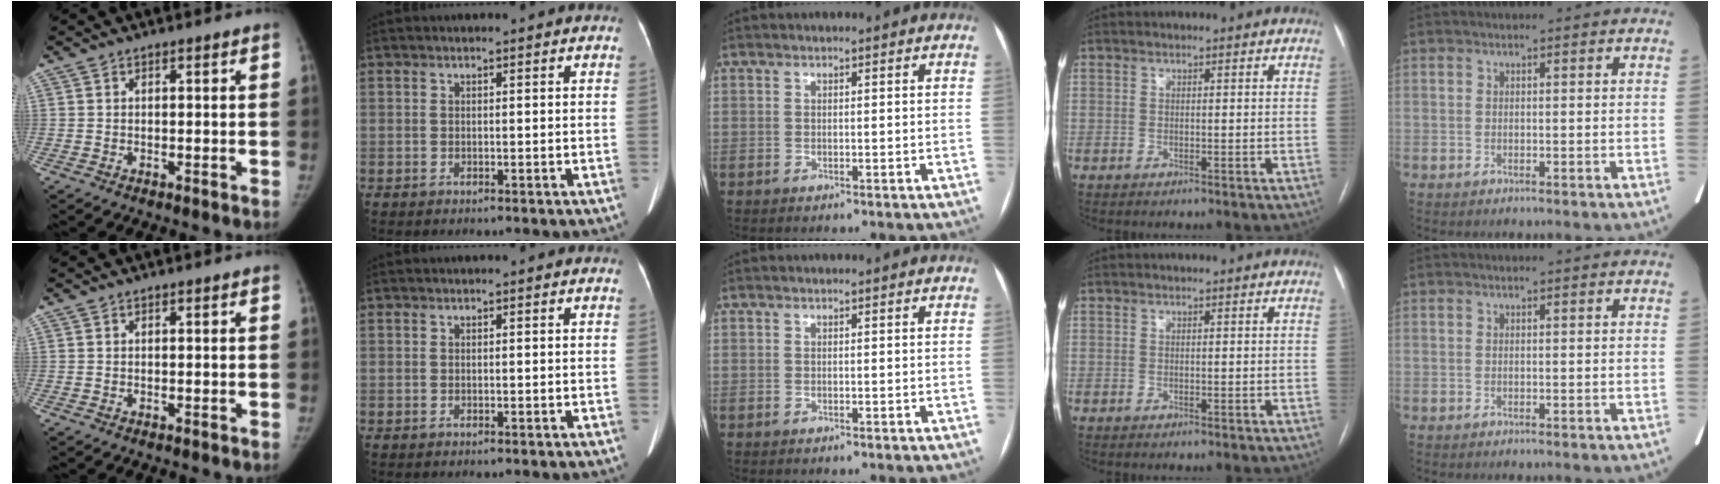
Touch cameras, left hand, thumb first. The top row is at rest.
{}